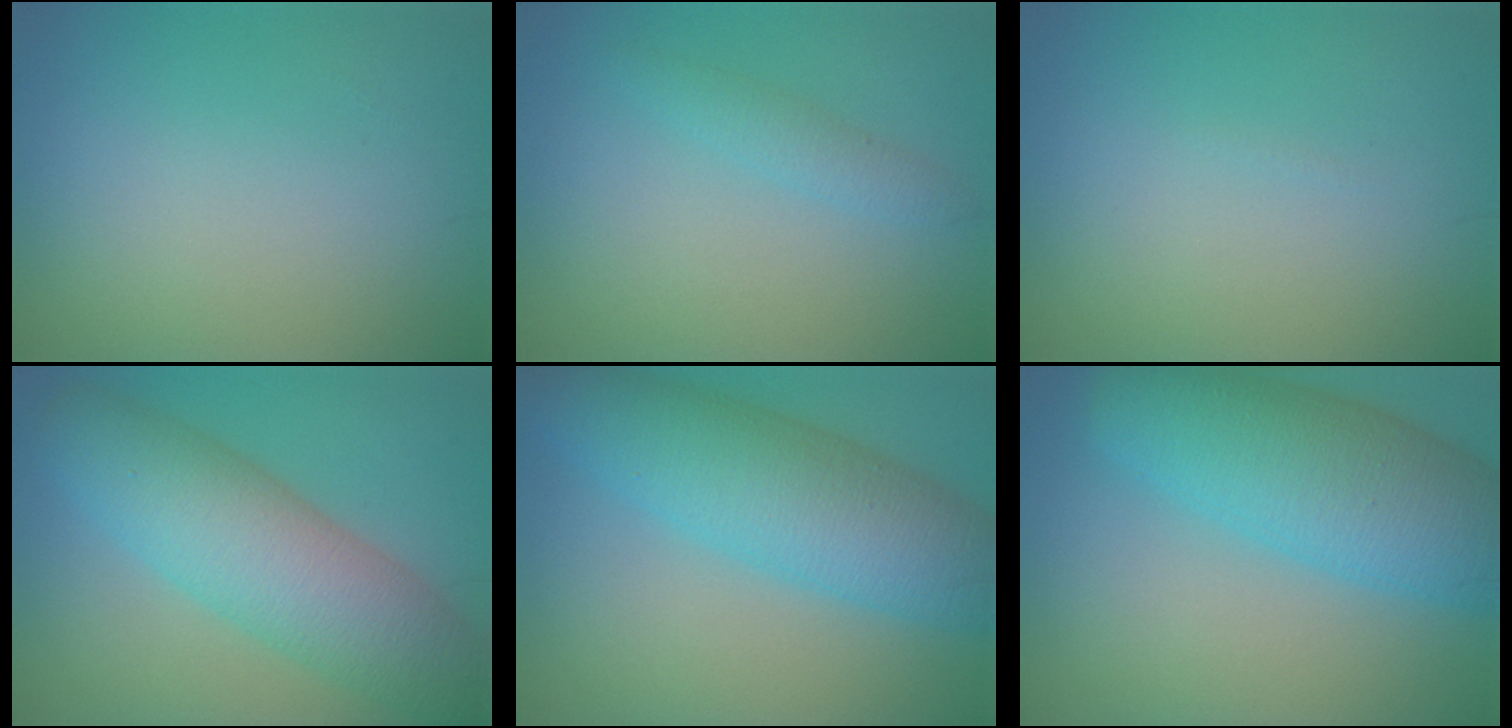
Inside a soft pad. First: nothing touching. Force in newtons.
{"total": 1.5, "press": 1.5, "slide": 0.1}
{"total": 0.0}
{"total": 8.6, "press": 8.6, "slide": 0.5}
{"total": 8.6, "press": 8.6, "slide": 0.1}
{"total": 9.9, "press": 9.9, "slide": 0.4}